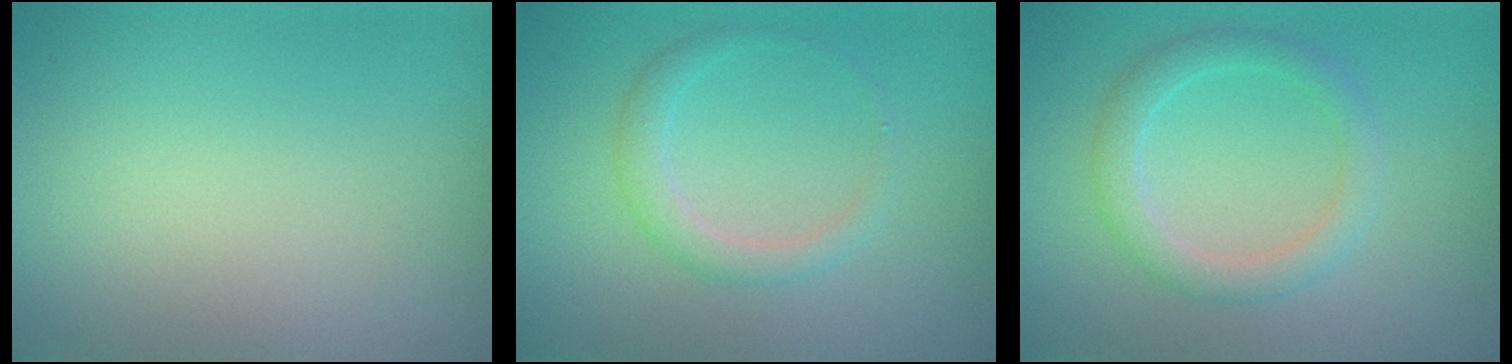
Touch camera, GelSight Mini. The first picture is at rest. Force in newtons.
{"total": 1.8, "press": 1.8, "slide": 0.0}
{"total": 2.5, "press": 2.5, "slide": 0.1}